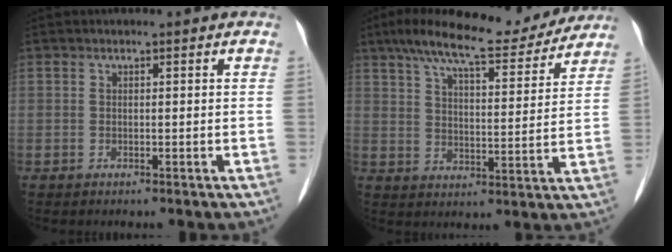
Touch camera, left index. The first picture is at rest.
{"total": 15.7, "force": [13.6, 3.1, 7.3], "torque": [-0.119, 0.016, 0.202]}